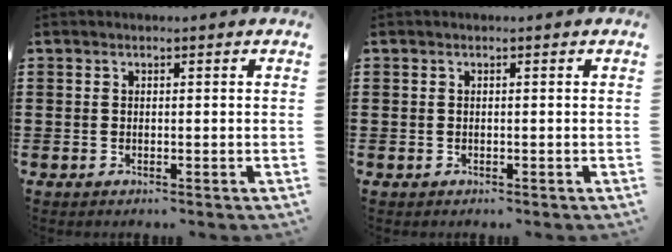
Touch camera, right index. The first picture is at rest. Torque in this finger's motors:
{"motor_torque": [-0.09, 0.08, 0.02, -0.01]}